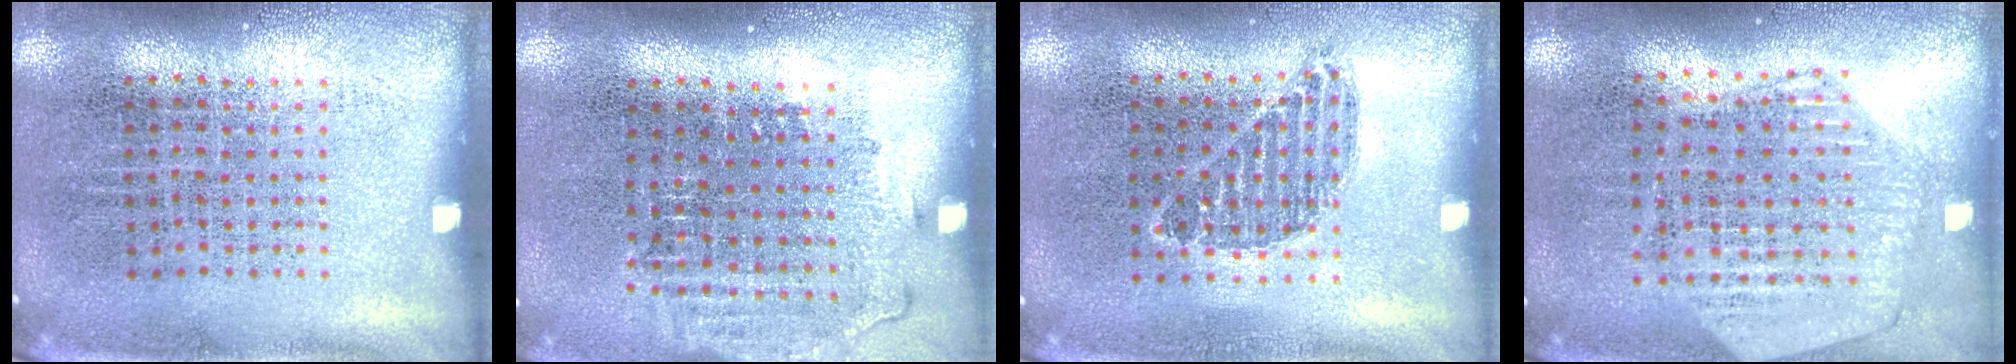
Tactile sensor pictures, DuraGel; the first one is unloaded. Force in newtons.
{"total": 1.3, "press": 1.1, "slide": 0.6}
{"total": 0.8, "press": 0.7, "slide": 0.4}
{"total": 1.1, "press": 1.1, "slide": 0.1}